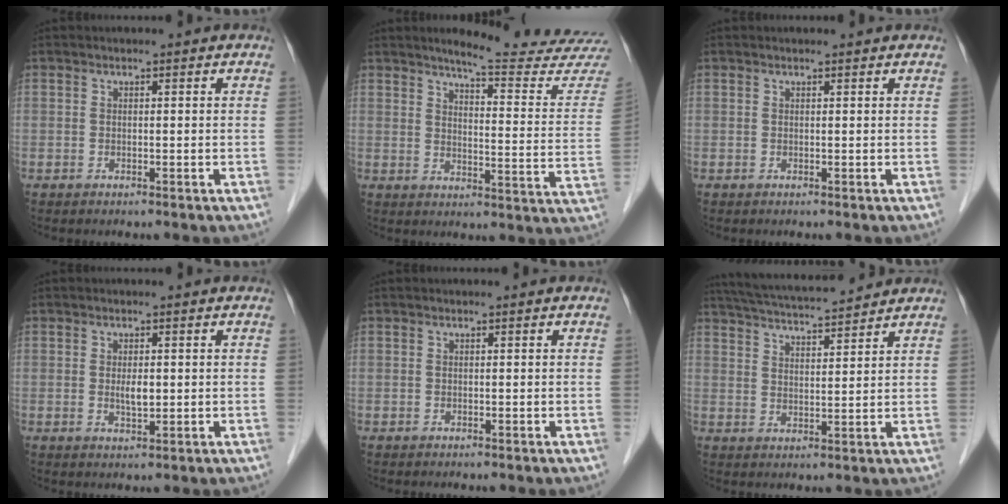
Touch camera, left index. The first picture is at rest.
{"total": 17.9, "force": [16.9, -0.3, 5.6], "torque": [-0.073, -0.112, 0.191]}
{"total": 0.9, "force": [0.8, 0.0, 0.2], "torque": [-0.009, 0.004, 0.011]}
{"total": 2.1, "force": [0.0, 0.7, 2.0], "torque": [-0.037, -0.007, 0.001]}
{"total": 0.0}
{"total": 12.5, "force": [11.5, 1.1, 4.8], "torque": [-0.093, 0.022, 0.183]}